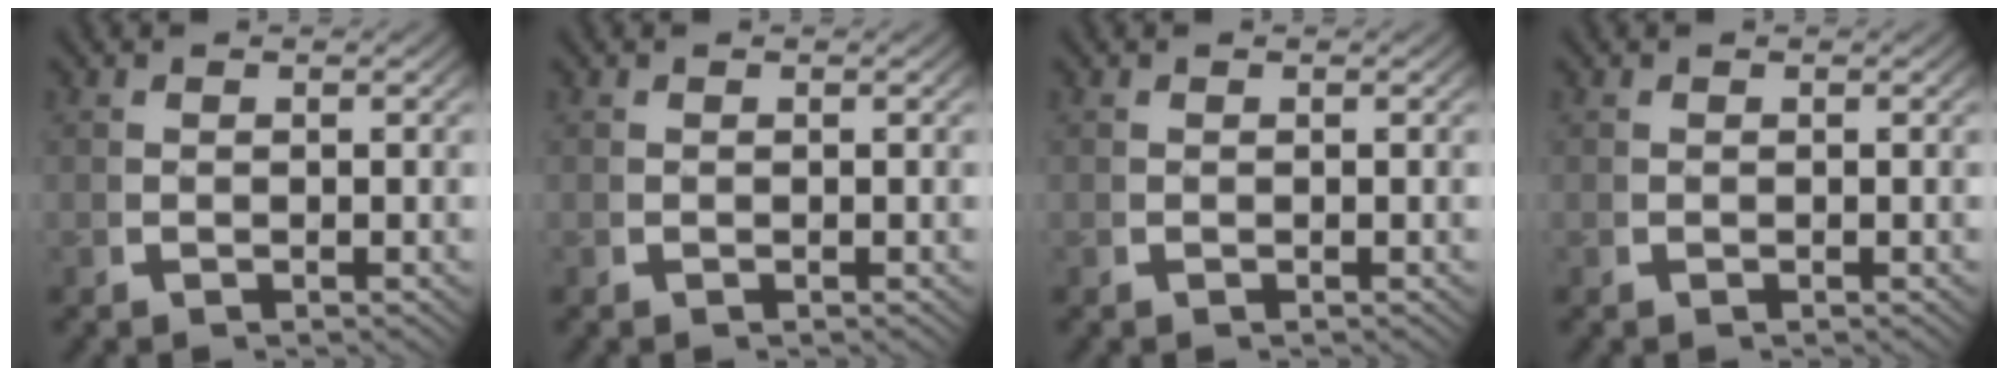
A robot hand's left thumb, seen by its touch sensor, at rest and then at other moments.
{"total": 0.0}
{"total": 0.0}
{"total": 0.0}